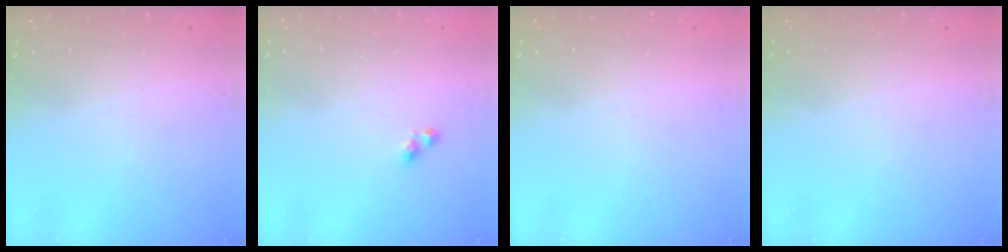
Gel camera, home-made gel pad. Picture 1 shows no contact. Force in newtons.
{"total": 3.6, "press": 3.6, "slide": 0.1}
{"total": 0.0}
{"total": 0.0}